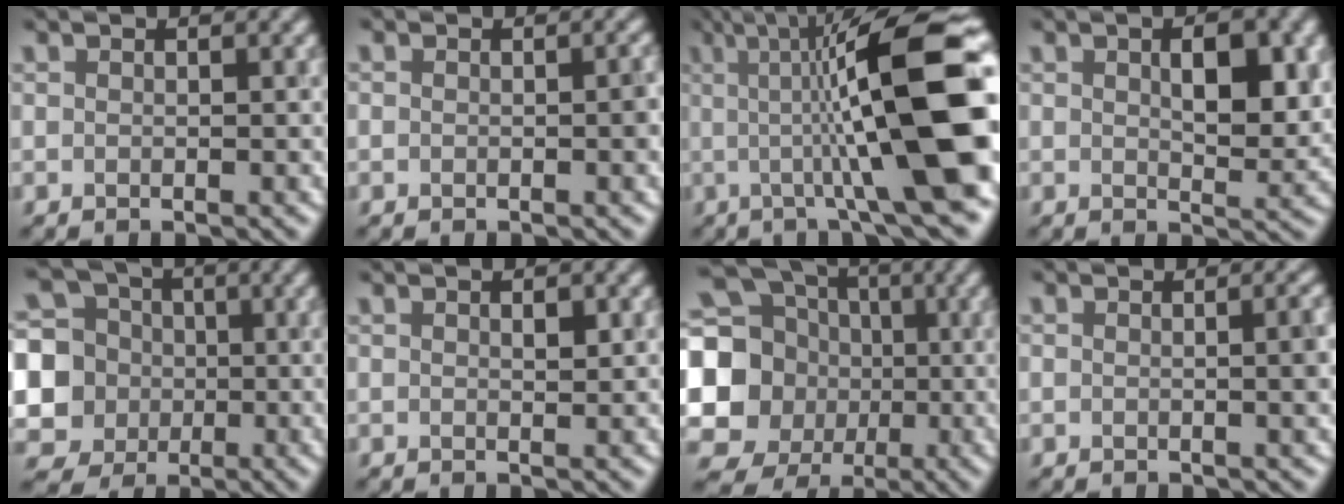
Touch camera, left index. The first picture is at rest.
{"total": 0.9, "force": [-0.2, 0.5, 0.7], "torque": [-0.009, 0.001, -0.001]}
{"total": 15.0, "force": [0.7, 3.0, 14.7], "torque": [-0.180, 0.017, 0.008]}
{"total": 4.7, "force": [1.2, 2.0, 4.1], "torque": [-0.065, -0.001, 0.022]}
{"total": 9.1, "force": [-0.5, 8.5, 3.1], "torque": [-0.091, 0.007, -0.035]}
{"total": 1.0, "force": [0.3, 0.3, 0.9], "torque": [-0.015, -0.001, 0.005]}
{"total": 19.2, "force": [-0.4, 18.0, 6.8], "torque": [-0.187, 0.002, -0.045]}
{"total": 2.4, "force": [-0.1, 0.8, 2.3], "torque": [-0.018, 0.004, -0.003]}